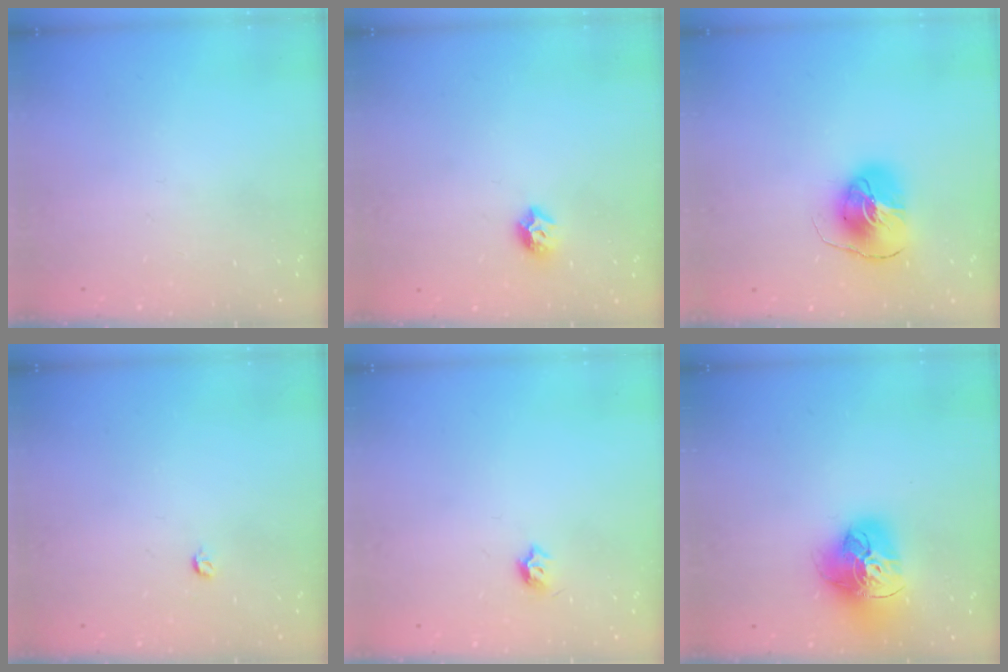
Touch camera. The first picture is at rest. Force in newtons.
{"total": 7.6, "press": 7.6, "slide": 0.7}
{"total": 10.5, "press": 10.5, "slide": 1.3}
{"total": 3.2, "press": 3.2, "slide": 0.4}
{"total": 4.0, "press": 3.9, "slide": 0.7}
{"total": 18.0, "press": 17.9, "slide": 1.9}